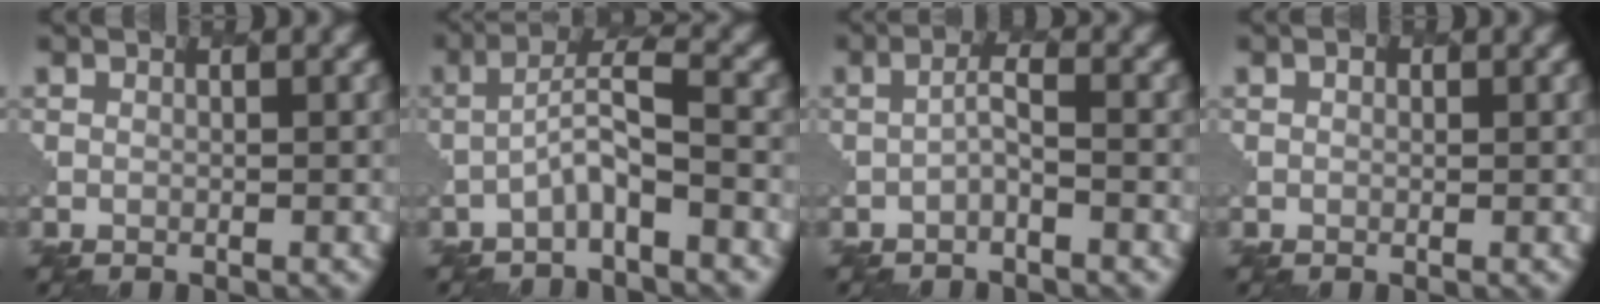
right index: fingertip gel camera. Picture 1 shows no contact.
{"total": 3.2, "force": [-1.6, 0.4, 2.7], "torque": [-0.052, 0.015, -0.041]}
{"total": 1.2, "force": [-0.6, 0.1, 1.1], "torque": [-0.025, 0.009, -0.018]}
{"total": 1.0, "force": [0.2, 0.8, 0.4], "torque": [0.008, 0.009, -0.002]}